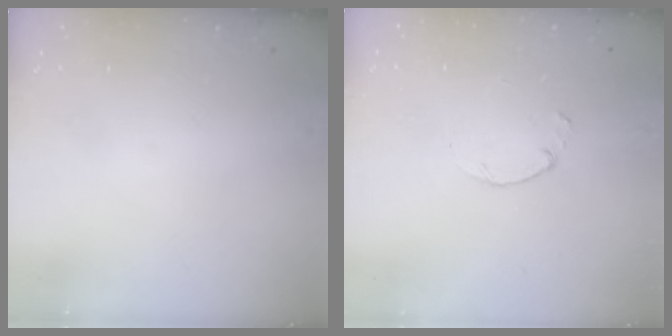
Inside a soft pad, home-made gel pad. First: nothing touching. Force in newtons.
{"total": 1.5, "press": 1.4, "slide": 0.3}